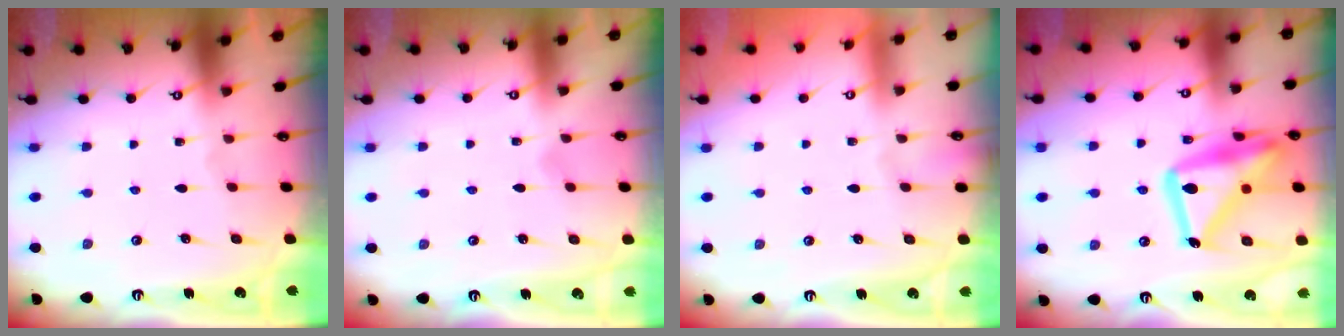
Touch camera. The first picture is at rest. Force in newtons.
{"total": 3.7, "press": 3.7, "slide": 0.2}
{"total": 3.9, "press": 3.9, "slide": 0.1}
{"total": 22.3, "press": 22.3, "slide": 1.6}